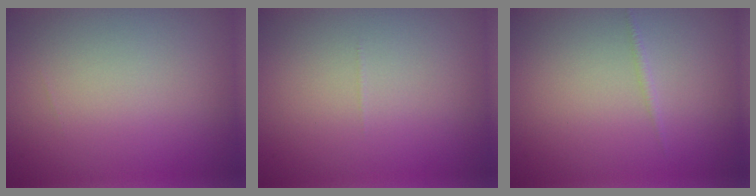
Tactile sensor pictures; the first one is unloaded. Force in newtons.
{"total": 0.0}
{"total": 0.6, "press": 0.6, "slide": 0.0}